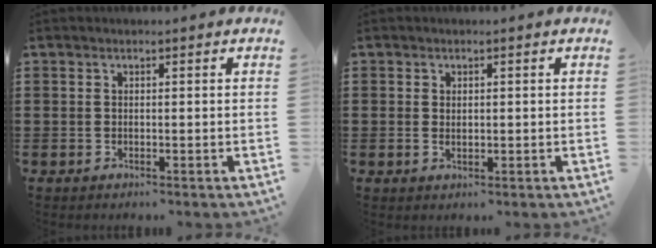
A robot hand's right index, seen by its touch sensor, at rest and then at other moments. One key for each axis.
{"total": 0.9, "fx": 0.2, "fy": 0.6, "fz": 0.6, "tx": -0.013, "ty": 0.005, "tz": 0.003}